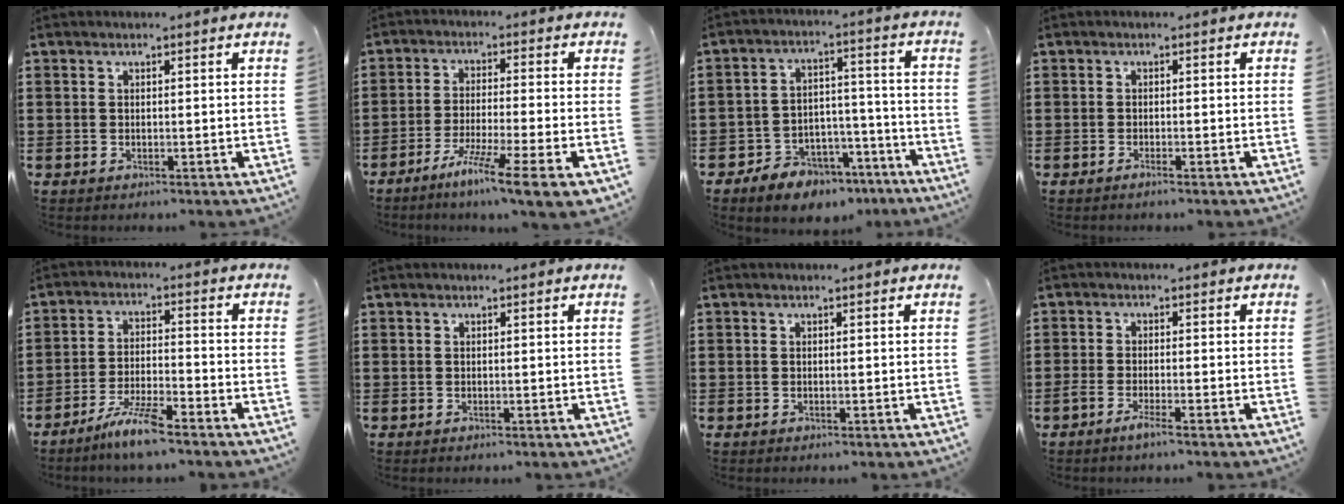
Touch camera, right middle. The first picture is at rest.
{"total": 7.7, "force": [-5.6, -0.4, 5.2], "torque": [-0.097, -0.015, -0.106]}
{"total": 6.5, "force": [-5.8, 2.7, 0.9], "torque": [-0.016, 0.032, -0.111]}
{"total": 0.8, "force": [-0.6, 0.0, 0.5], "torque": [-0.010, -0.003, -0.011]}
{"total": 6.4, "force": [-5.1, 0.4, 3.9], "torque": [-0.087, -0.009, -0.098]}
{"total": 0.0}
{"total": 0.0}
{"total": 2.2, "force": [-1.4, 0.0, 1.7], "torque": [-0.045, -0.007, -0.031]}